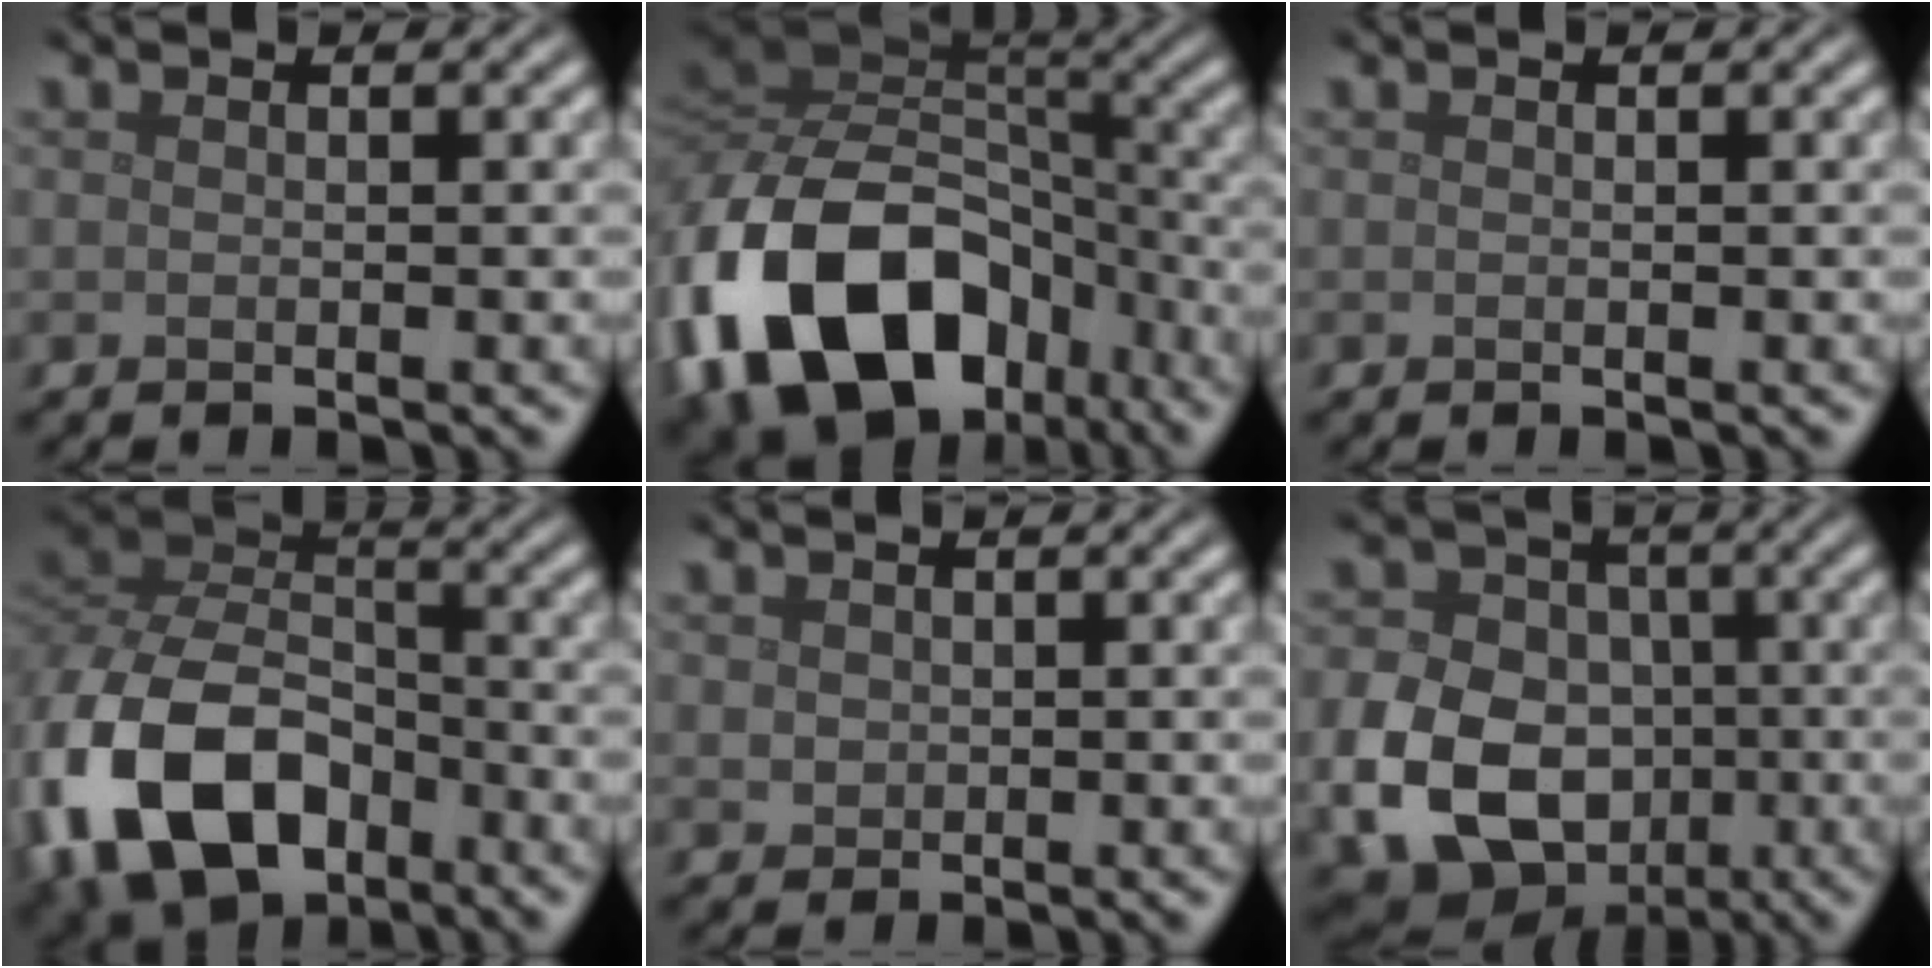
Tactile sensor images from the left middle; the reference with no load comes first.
{"total": 17.2, "force": [-7.5, 11.9, 9.8], "torque": [-0.209, -0.020, -0.128]}
{"total": 0.0}
{"total": 12.5, "force": [-5.7, 8.0, 7.7], "torque": [-0.169, -0.010, -0.115]}
{"total": 0.9, "force": [0.4, 0.8, 0.3], "torque": [-0.006, -0.003, 0.011]}
{"total": 11.2, "force": [-3.2, 8.9, 6.0], "torque": [-0.113, -0.028, -0.070]}